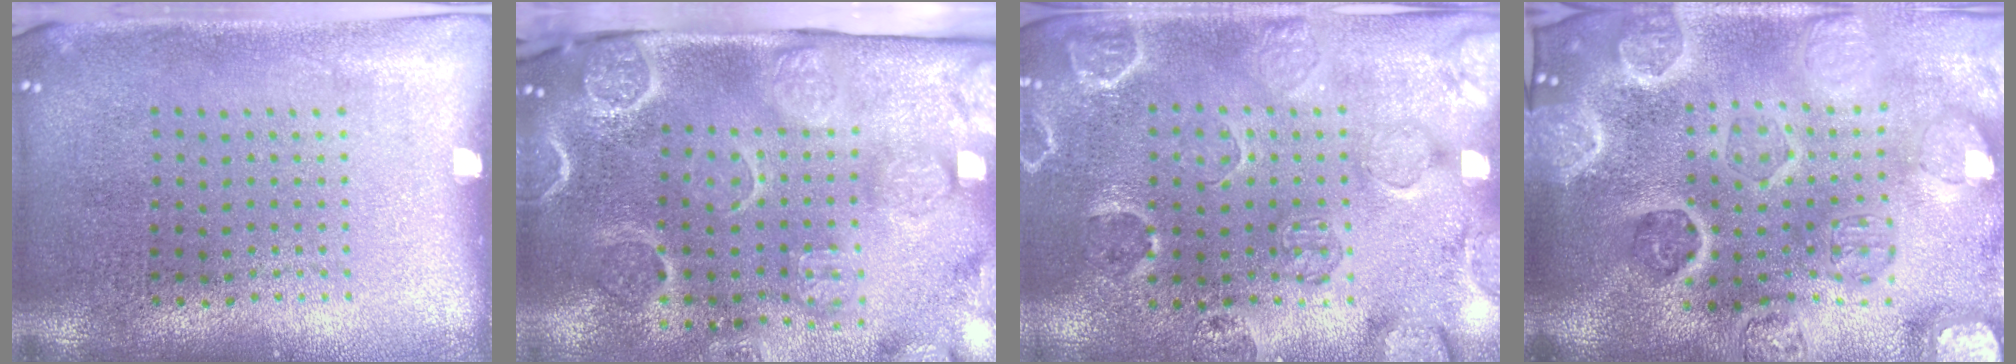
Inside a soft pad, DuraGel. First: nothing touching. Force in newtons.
{"total": 4.3, "press": 3.4, "slide": 2.6}
{"total": 2.5, "press": 2.0, "slide": 1.5}
{"total": 5.4, "press": 4.6, "slide": 2.7}